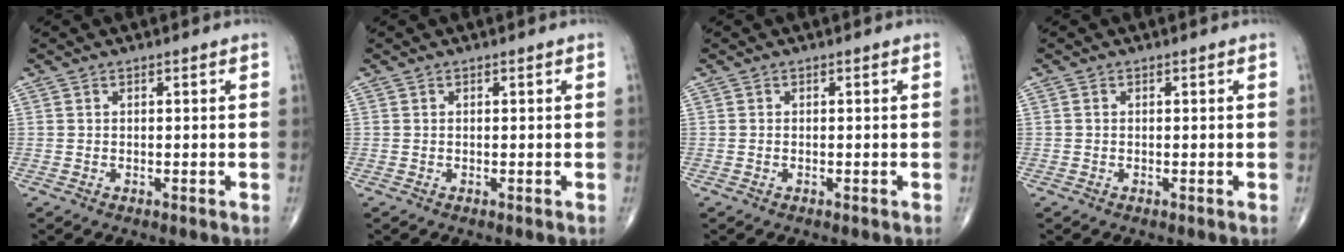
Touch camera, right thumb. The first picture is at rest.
{"total": 0.0}
{"total": 0.0}
{"total": 0.0}